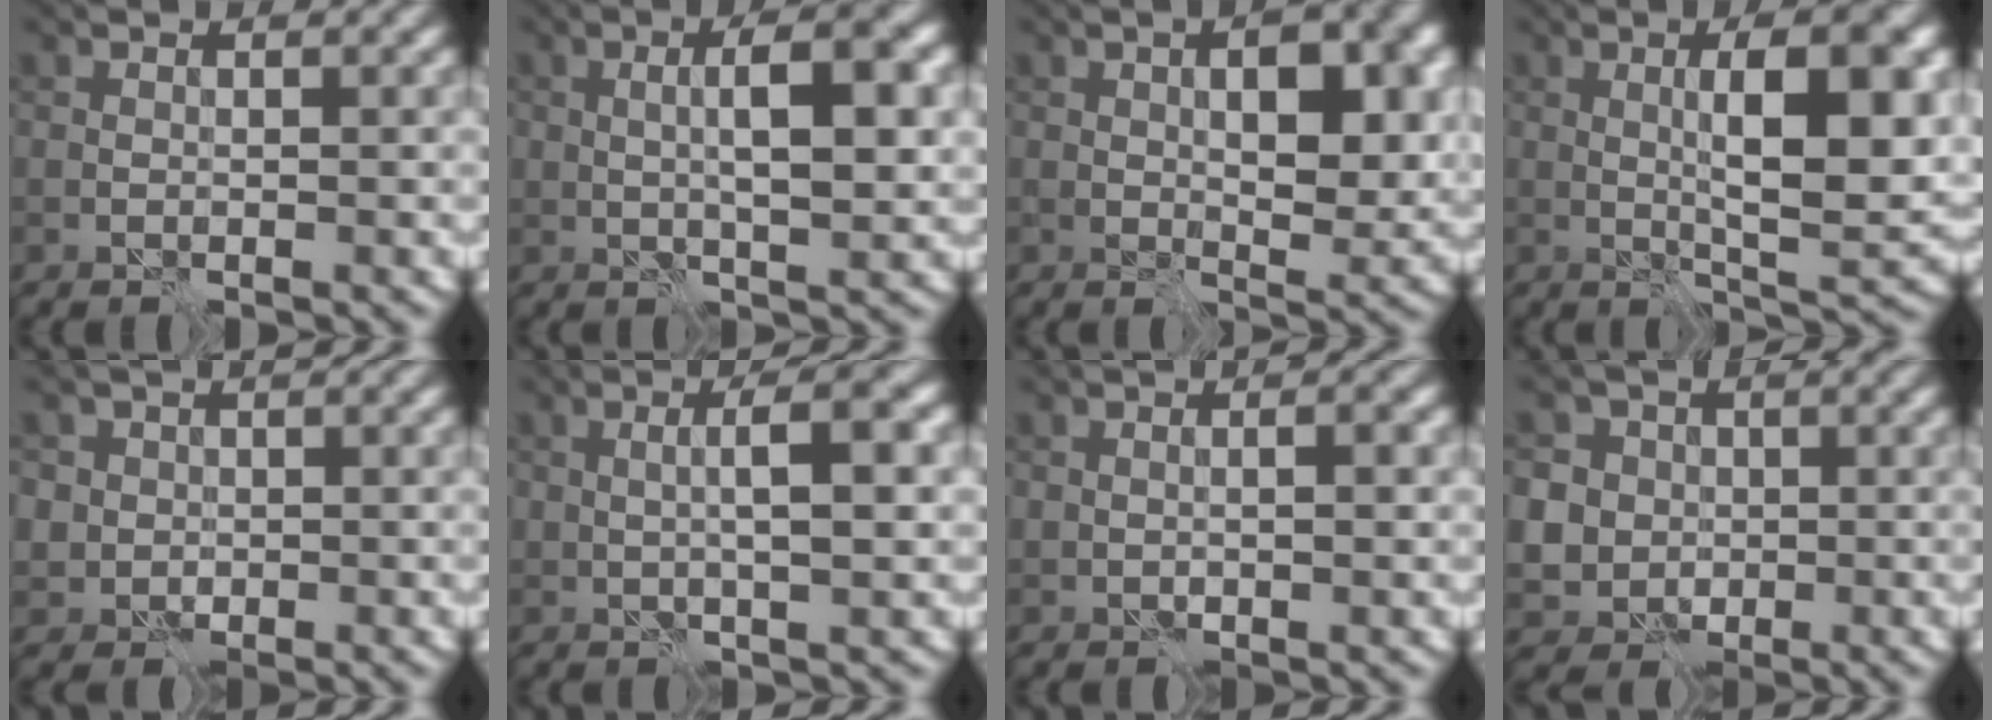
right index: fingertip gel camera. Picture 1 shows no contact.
{"total": 5.7, "force": [0.6, 1.6, 5.4], "torque": [-0.092, 0.006, 0.009]}
{"total": 6.5, "force": [1.1, 2.8, 5.8], "torque": [-0.077, 0.001, 0.020]}
{"total": 8.8, "force": [0.9, 2.3, 8.4], "torque": [-0.123, 0.001, 0.015]}
{"total": 3.1, "force": [0.6, 3.0, 0.8], "torque": [-0.004, 0.012, 0.001]}
{"total": 4.2, "force": [0.4, 0.9, 4.1], "torque": [-0.071, 0.007, 0.007]}
{"total": 1.5, "force": [0.1, 0.7, 1.3], "torque": [-0.019, -0.002, 0.005]}
{"total": 6.7, "force": [0.9, 6.3, 2.2], "torque": [-0.047, 0.028, -0.001]}